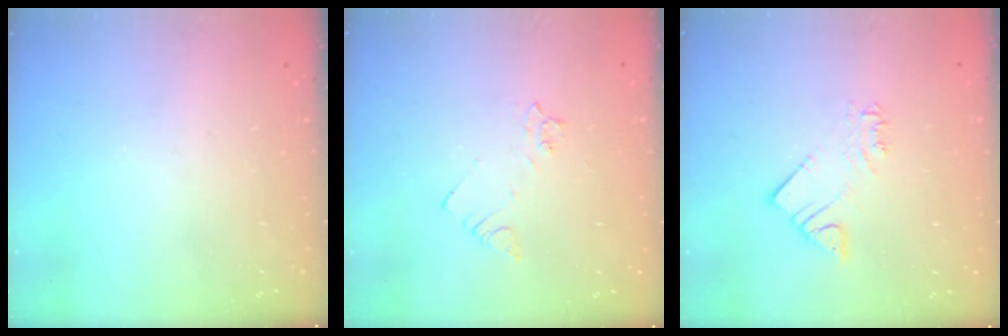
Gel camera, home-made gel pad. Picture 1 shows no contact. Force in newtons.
{"total": 3.3, "press": 3.2, "slide": 0.5}
{"total": 3.4, "press": 3.4, "slide": 0.2}